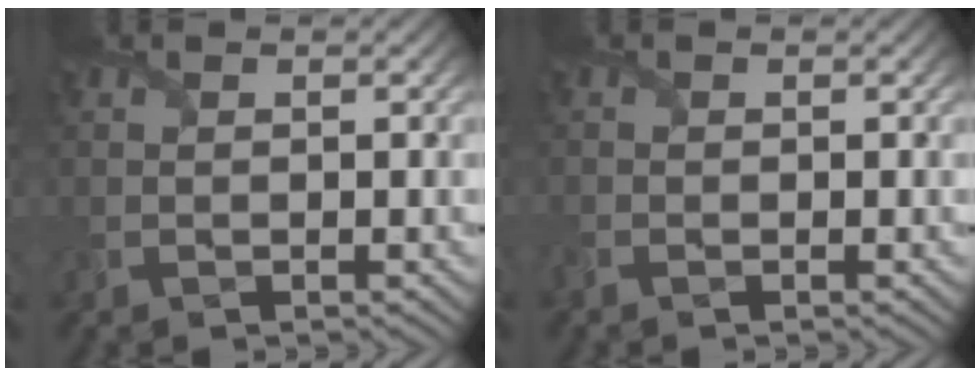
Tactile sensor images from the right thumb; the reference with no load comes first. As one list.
[{"total": 1.0, "force": [-0.8, 0.3, 0.5], "torque": [-0.019, -0.008, -0.024]}]